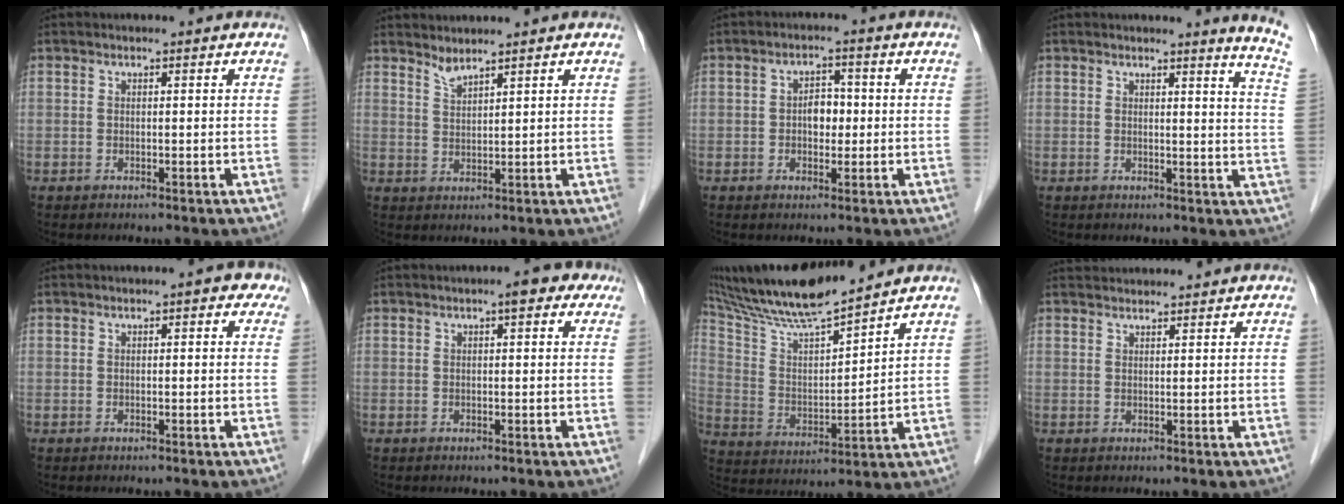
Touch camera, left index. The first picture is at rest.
{"total": 2.0, "force": [2.0, -0.1, 0.6], "torque": [-0.011, -0.005, 0.041]}
{"total": 3.4, "force": [-0.3, 2.2, 2.6], "torque": [-0.041, 0.011, -0.006]}
{"total": 6.4, "force": [5.8, -1.6, 2.0], "torque": [-0.025, -0.072, 0.039]}
{"total": 2.4, "force": [1.0, 1.2, 1.9], "torque": [-0.012, 0.016, 0.004]}
{"total": 3.6, "force": [1.9, 1.3, 2.7], "torque": [-0.031, 0.016, 0.019]}
{"total": 14.5, "force": [13.0, 0.2, 6.3], "torque": [-0.123, 0.010, 0.242]}
{"total": 4.5, "force": [4.4, 0.2, 0.6], "torque": [-0.011, 0.034, 0.065]}